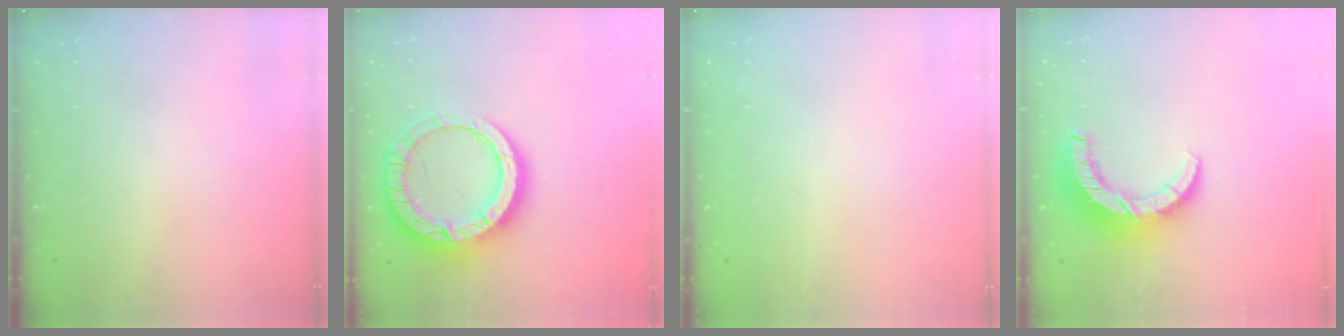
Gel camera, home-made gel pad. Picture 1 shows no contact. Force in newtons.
{"total": 18.6, "press": 18.5, "slide": 1.6}
{"total": 2.4, "press": 2.4, "slide": 0.2}
{"total": 12.8, "press": 12.8, "slide": 0.7}